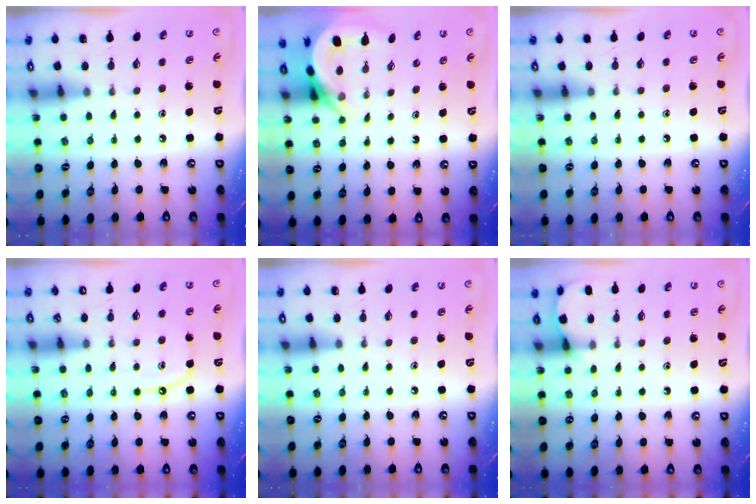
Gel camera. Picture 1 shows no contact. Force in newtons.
{"total": 4.6, "press": 4.6, "slide": 0.5}
{"total": 1.9, "press": 1.9, "slide": 0.1}
{"total": 7.2, "press": 7.2, "slide": 0.8}
{"total": 0.0}
{"total": 3.5, "press": 3.5, "slide": 0.5}